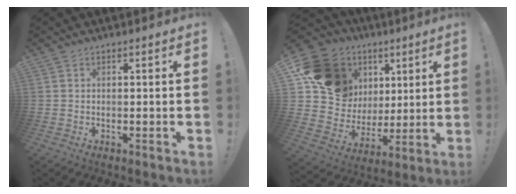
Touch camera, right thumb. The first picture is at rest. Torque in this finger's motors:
{"motor_torque": [0.95, 3.23, 0.44, 0.18, 0.08]}